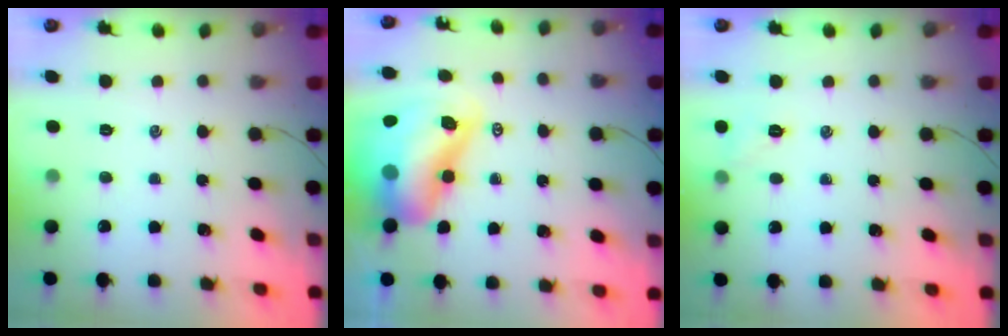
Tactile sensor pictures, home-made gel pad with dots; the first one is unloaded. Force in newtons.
{"total": 15.7, "press": 15.0, "slide": 4.4}
{"total": 6.2, "press": 6.0, "slide": 1.3}